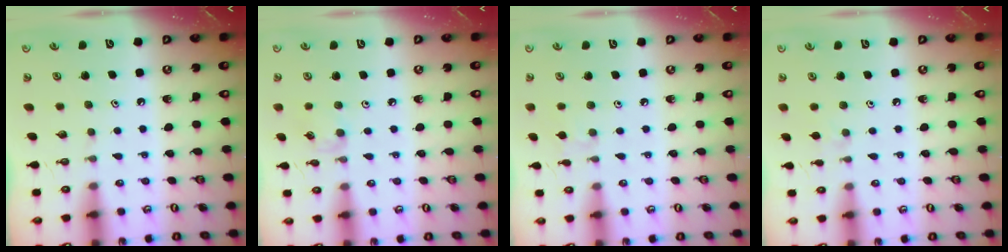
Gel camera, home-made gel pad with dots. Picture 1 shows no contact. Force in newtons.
{"total": 6.5, "press": 6.4, "slide": 0.6}
{"total": 3.4, "press": 3.3, "slide": 0.7}
{"total": 2.8, "press": 2.7, "slide": 0.5}